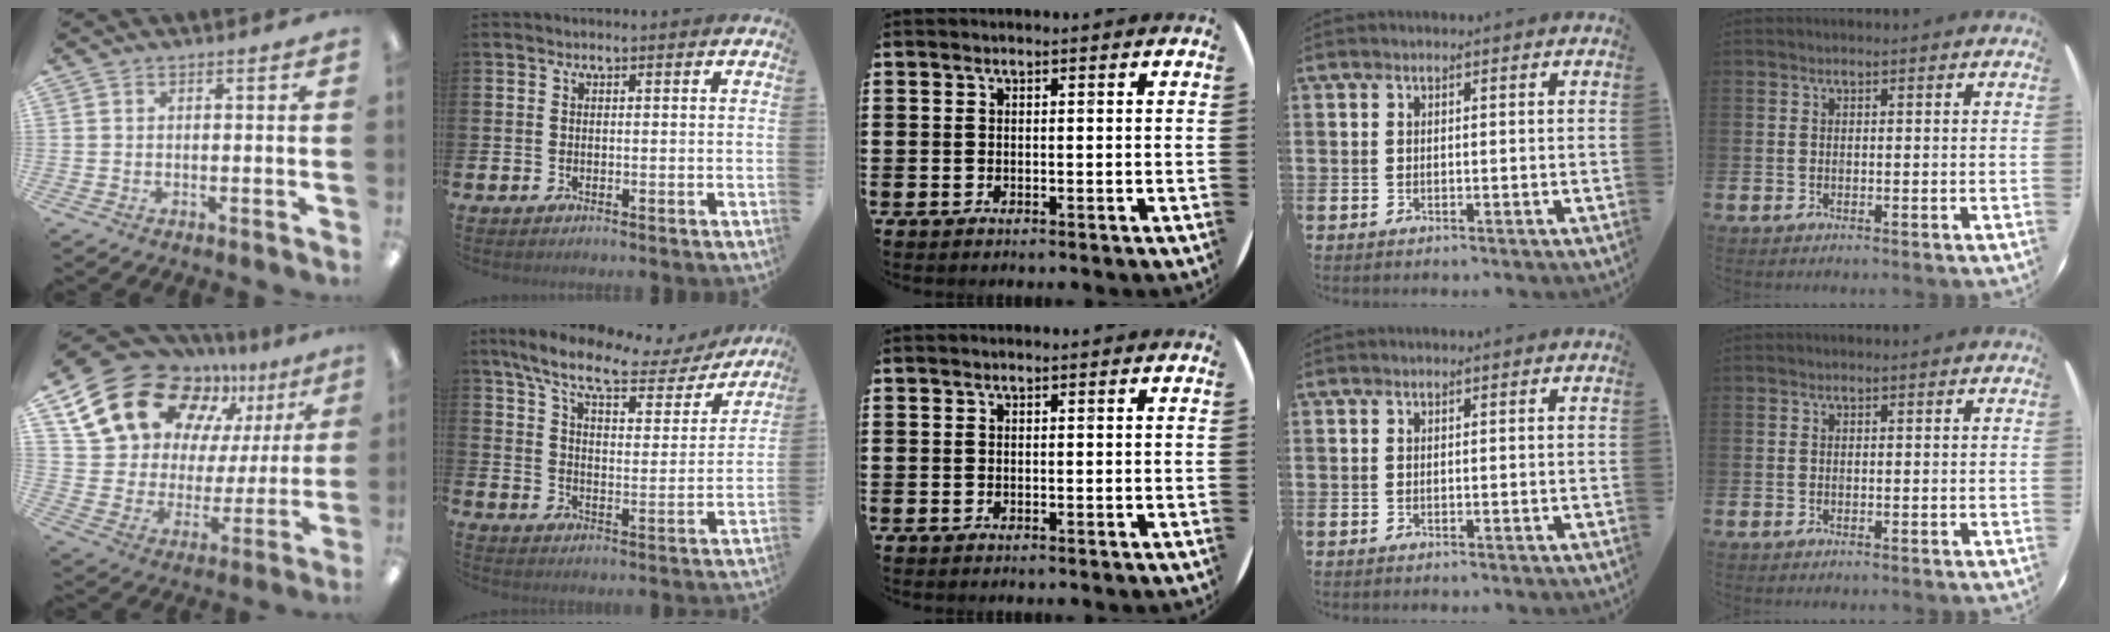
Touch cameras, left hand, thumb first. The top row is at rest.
{"thumb": {"total": 19.7, "force": [13.5, 11.3, 8.9], "torque": [-0.178, -0.079, 0.254]}, "index": {"total": 9.4, "force": [7.8, 2.3, 4.6], "torque": [-0.114, -0.044, 0.130]}}